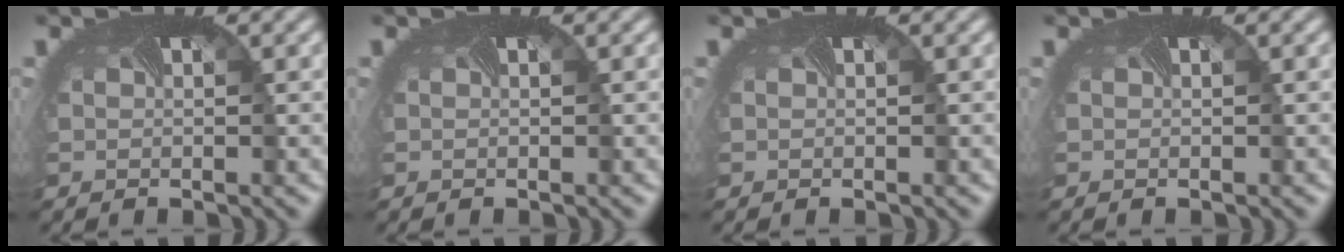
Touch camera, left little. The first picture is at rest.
{"total": 0.0}
{"total": 0.0}
{"total": 0.0}